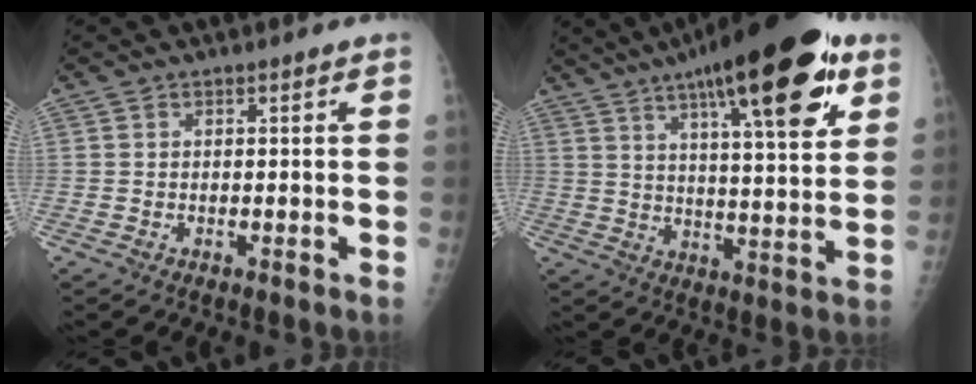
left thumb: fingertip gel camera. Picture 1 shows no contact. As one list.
[{"total": 23.7, "force": [12.5, 6.2, 19.1], "torque": [-0.271, -0.023, 0.186]}]